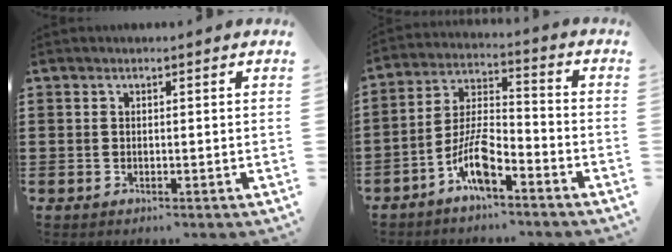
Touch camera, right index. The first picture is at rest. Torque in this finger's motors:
{"motor_torque": [2.14, 0.00, 0.41, 0.16]}